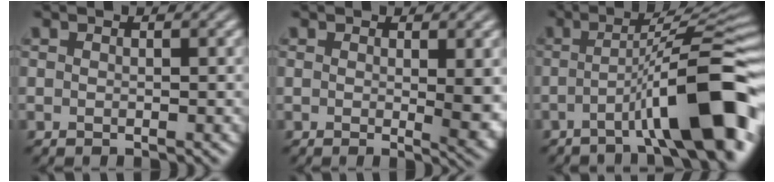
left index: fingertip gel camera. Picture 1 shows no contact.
{"total": 4.8, "force": [0.1, 1.5, 4.5], "torque": [-0.052, -0.007, 0.004]}
{"total": 10.7, "force": [-4.2, 1.8, 9.7], "torque": [-0.118, 0.026, -0.065]}